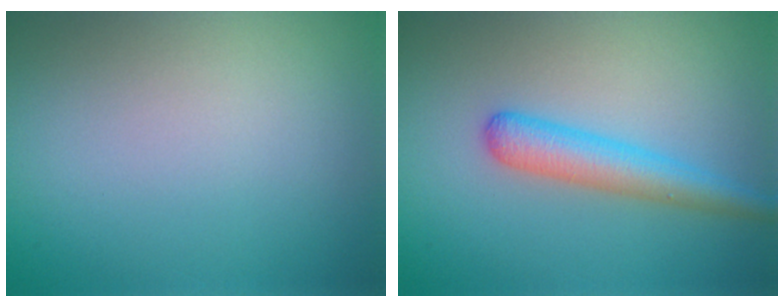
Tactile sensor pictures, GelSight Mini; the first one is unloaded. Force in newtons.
{"total": 3.5, "press": 3.5, "slide": 0.1}